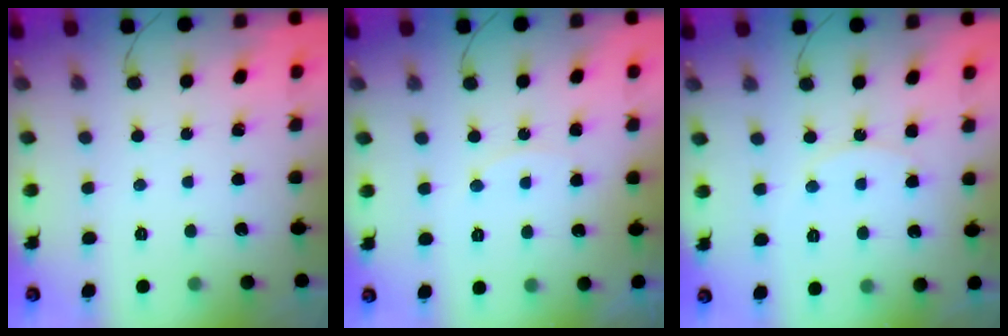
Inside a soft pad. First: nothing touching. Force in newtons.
{"total": 6.0, "press": 5.9, "slide": 0.6}
{"total": 9.1, "press": 9.1, "slide": 0.6}